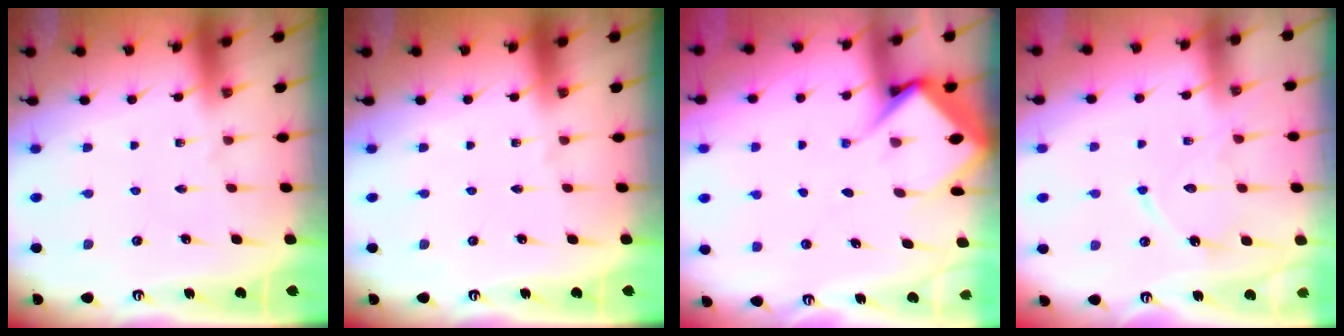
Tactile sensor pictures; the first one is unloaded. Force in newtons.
{"total": 0.0}
{"total": 9.0, "press": 8.9, "slide": 1.2}
{"total": 10.7, "press": 10.7, "slide": 1.0}